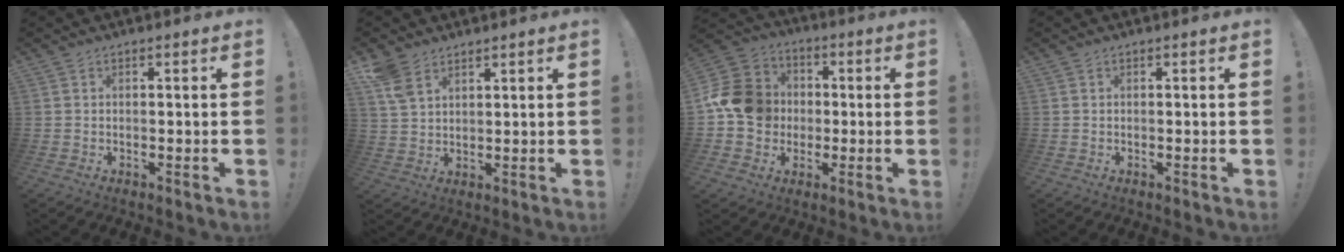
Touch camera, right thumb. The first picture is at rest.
{"total": 6.7, "force": [4.5, 3.7, 3.4], "torque": [-0.060, -0.018, 0.088]}
{"total": 13.3, "force": [-0.7, 12.1, 5.3], "torque": [-0.081, 0.015, -0.006]}
{"total": 0.0}